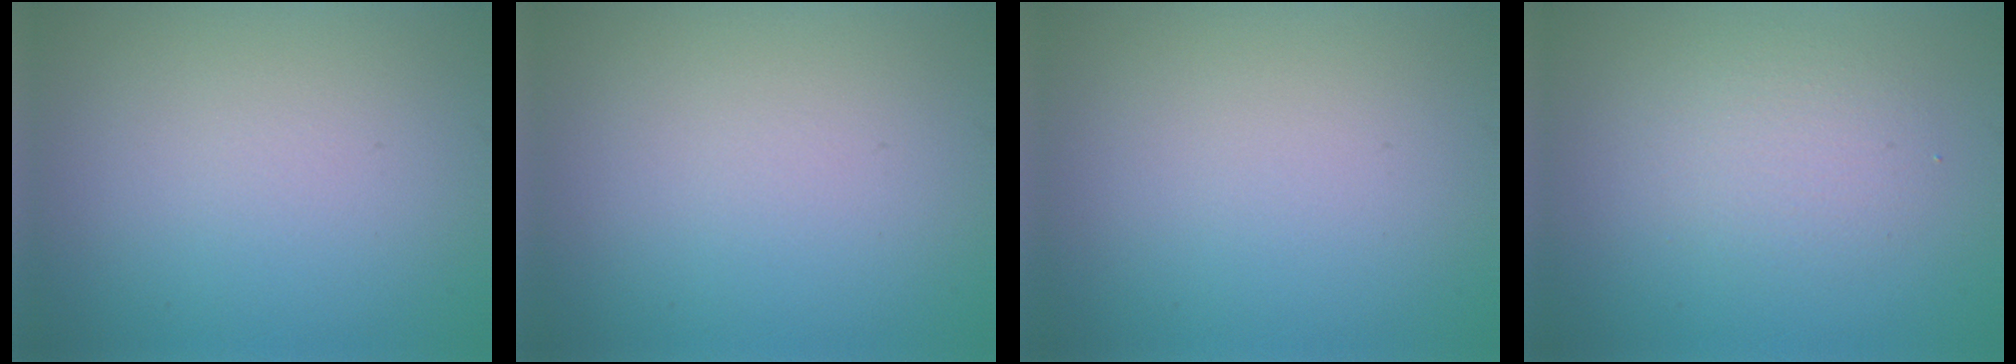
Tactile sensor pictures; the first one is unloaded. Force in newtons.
{"total": 0.0}
{"total": 0.0}
{"total": 2.4, "press": 2.4, "slide": 0.1}